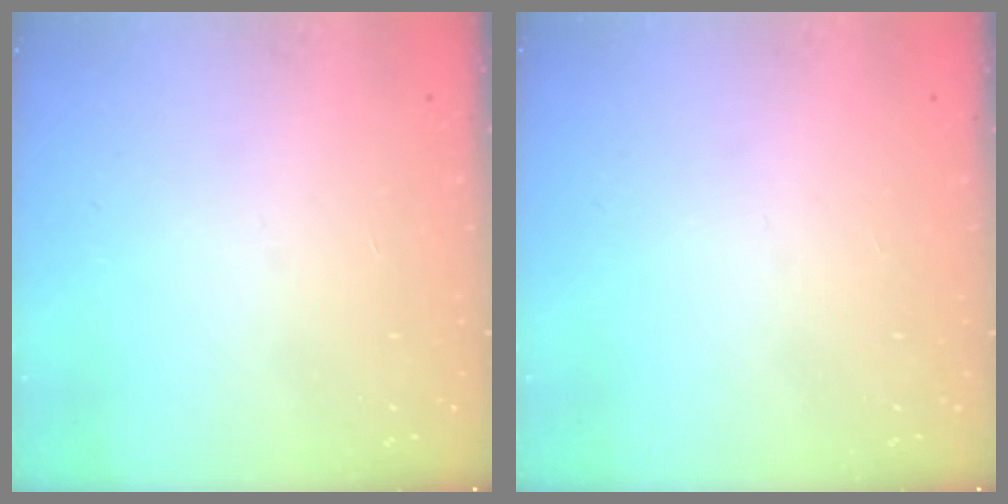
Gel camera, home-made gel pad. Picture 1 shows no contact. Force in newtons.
{"total": 0.0}